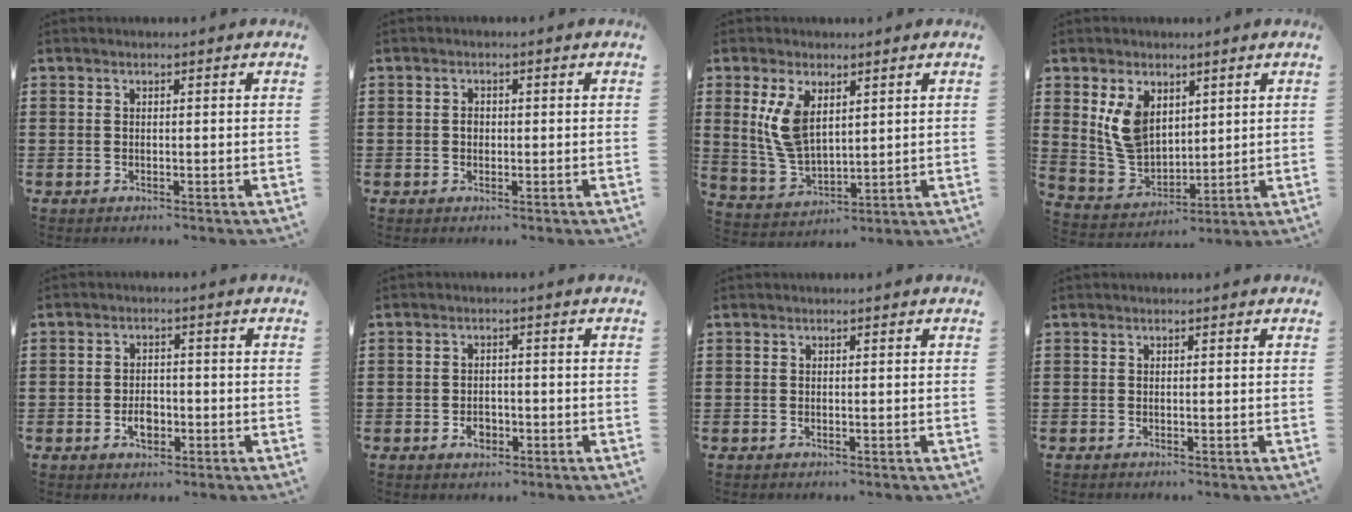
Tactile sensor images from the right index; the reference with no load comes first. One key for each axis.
{"total": 1.2, "fx": -0.1, "fy": 0.9, "fz": 0.8, "tx": -0.017, "ty": 0.004, "tz": -0.003}
{"total": 7.2, "fx": 2.5, "fy": 4.0, "fz": 5.5, "tx": -0.130, "ty": 0.002, "tz": 0.044}
{"total": 8.0, "fx": 3.4, "fy": 5.7, "fz": 4.6, "tx": -0.129, "ty": 0.005, "tz": 0.061}
{"total": 3.2, "fx": -1.2, "fy": 2.0, "fz": 2.2, "tx": -0.034, "ty": -0.005, "tz": -0.023}
{"total": 2.5, "fx": -1.2, "fy": 1.5, "fz": 1.5, "tx": -0.023, "ty": -0.006, "tz": -0.025}
{"total": 0.0}
{"total": 0.0}